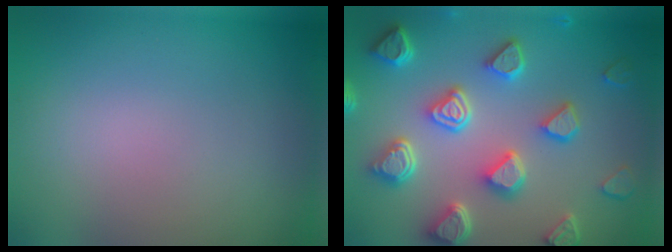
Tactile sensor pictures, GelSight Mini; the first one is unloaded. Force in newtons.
{"total": 7.1, "press": 5.7, "slide": 4.2}